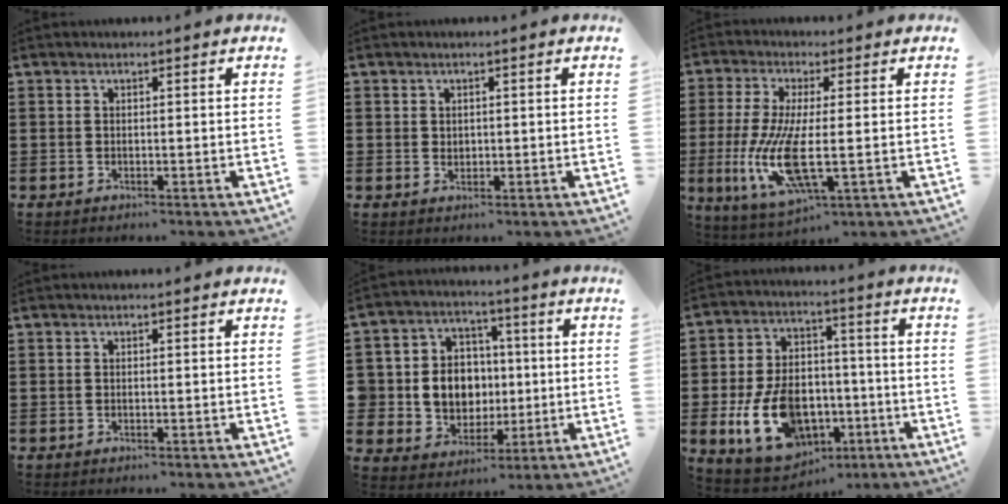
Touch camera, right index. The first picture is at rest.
{"total": 0.9, "force": [0.5, 0.7, 0.3], "torque": [-0.008, 0.004, 0.009]}
{"total": 11.1, "force": [-1.6, 3.0, 10.5], "torque": [-0.234, -0.028, -0.029]}
{"total": 0.0}
{"total": 8.2, "force": [-0.1, 7.6, 3.0], "torque": [-0.071, 0.009, 0.006]}
{"total": 13.9, "force": [-3.6, 9.8, 9.3], "torque": [-0.198, 0.007, -0.059]}